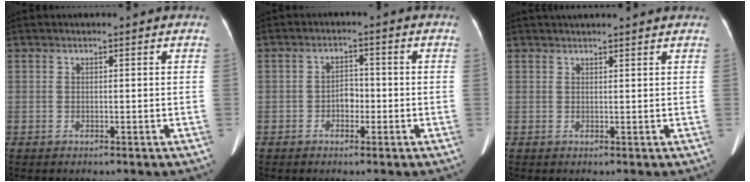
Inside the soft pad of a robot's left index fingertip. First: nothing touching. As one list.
[{"total": 2.6, "force": [-1.0, 1.7, 1.7], "torque": [-0.024, 0.012, -0.020]}, {"total": 6.1, "force": [5.6, 0.2, 2.4], "torque": [-0.027, 0.034, 0.068]}]